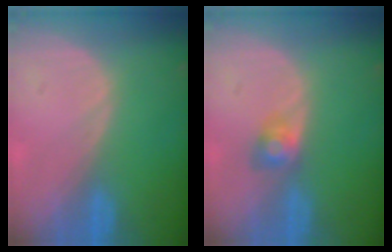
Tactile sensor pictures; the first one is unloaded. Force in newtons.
{"total": 2.6, "press": 2.6, "slide": 0.1}